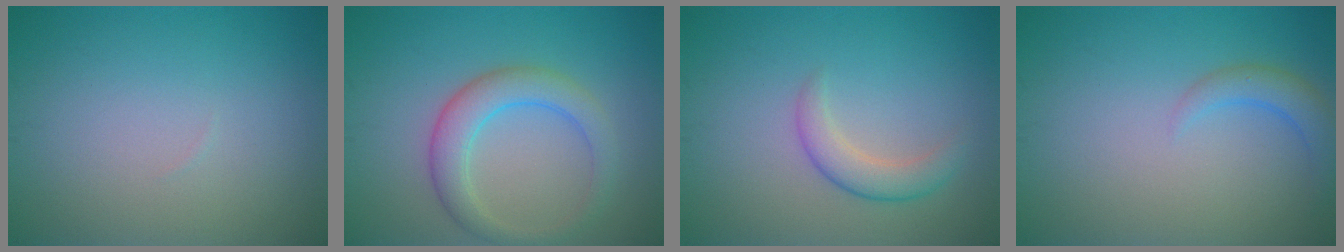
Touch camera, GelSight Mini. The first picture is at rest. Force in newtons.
{"total": 4.0, "press": 4.0, "slide": 0.3}
{"total": 2.6, "press": 2.6, "slide": 0.1}
{"total": 2.3, "press": 2.3, "slide": 0.3}